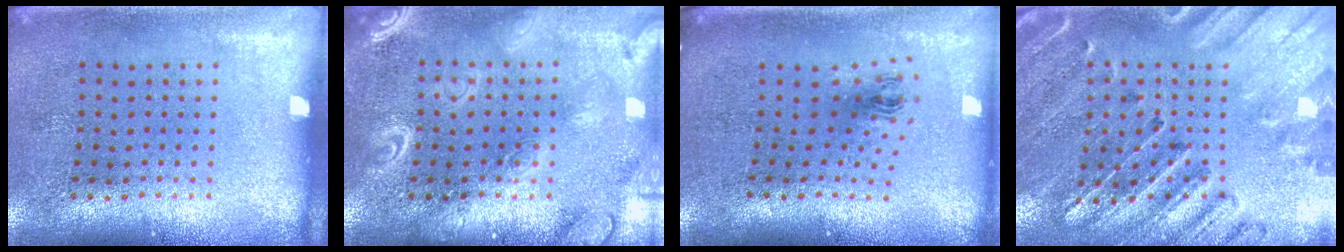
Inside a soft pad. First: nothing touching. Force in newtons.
{"total": 3.8, "press": 3.8, "slide": 0.5}
{"total": 1.0, "press": 0.4, "slide": 0.9}
{"total": 2.8, "press": 2.6, "slide": 0.9}